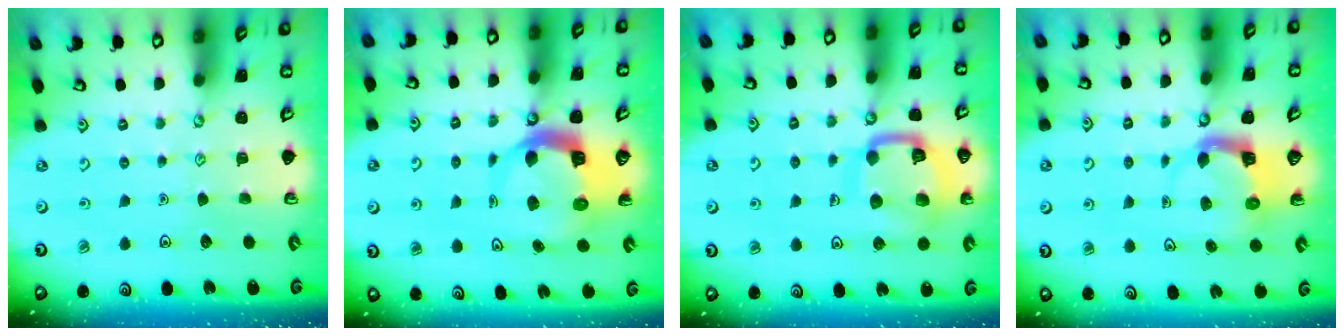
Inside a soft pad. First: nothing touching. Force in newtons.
{"total": 8.0, "press": 8.0, "slide": 1.1}
{"total": 14.4, "press": 14.4, "slide": 1.5}
{"total": 3.6, "press": 3.6, "slide": 0.7}